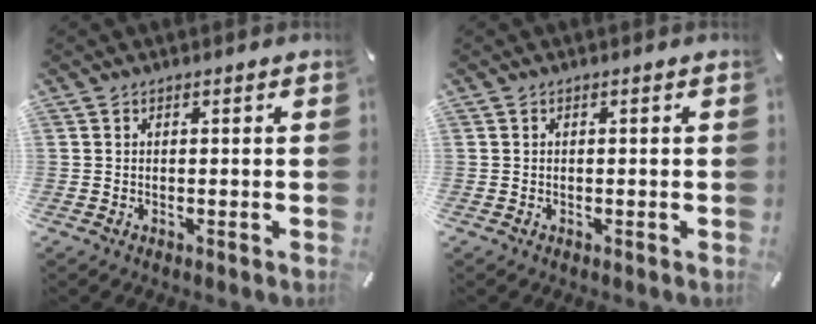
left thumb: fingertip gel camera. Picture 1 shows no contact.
{"total": 0.0}